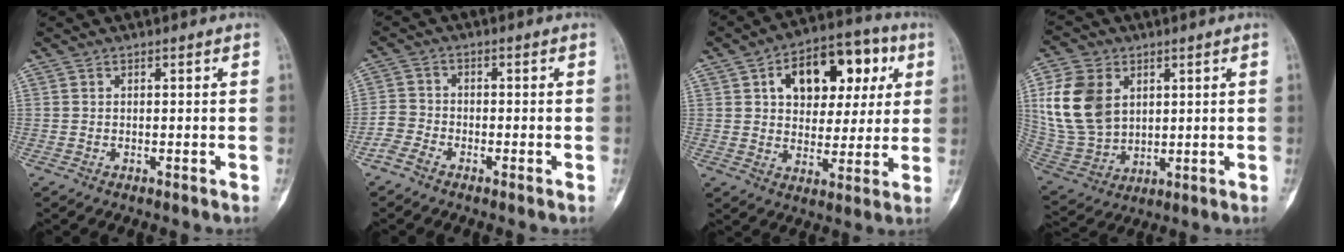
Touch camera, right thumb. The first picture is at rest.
{"total": 3.2, "force": [-2.4, 1.8, 1.1], "torque": [-0.021, 0.011, -0.054]}
{"total": 17.5, "force": [5.8, 10.9, 12.3], "torque": [-0.127, 0.013, 0.086]}
{"total": 14.9, "force": [4.1, 10.9, 9.3], "torque": [-0.175, -0.011, 0.093]}